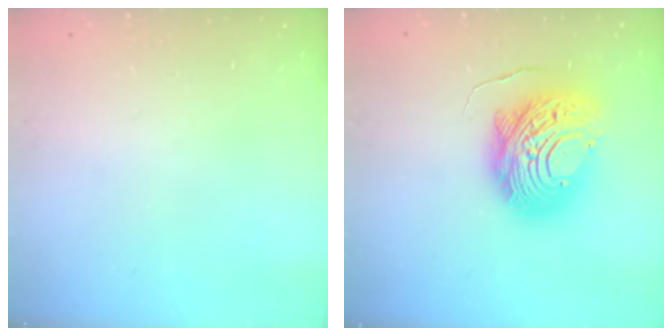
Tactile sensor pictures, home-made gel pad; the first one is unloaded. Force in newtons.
{"total": 17.5, "press": 17.5, "slide": 1.5}